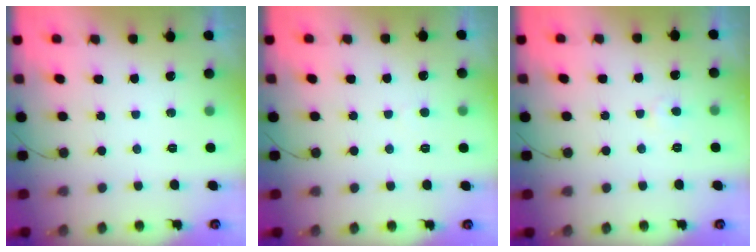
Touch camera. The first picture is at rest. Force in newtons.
{"total": 2.5, "press": 2.5, "slide": 0.2}
{"total": 3.5, "press": 3.5, "slide": 0.4}